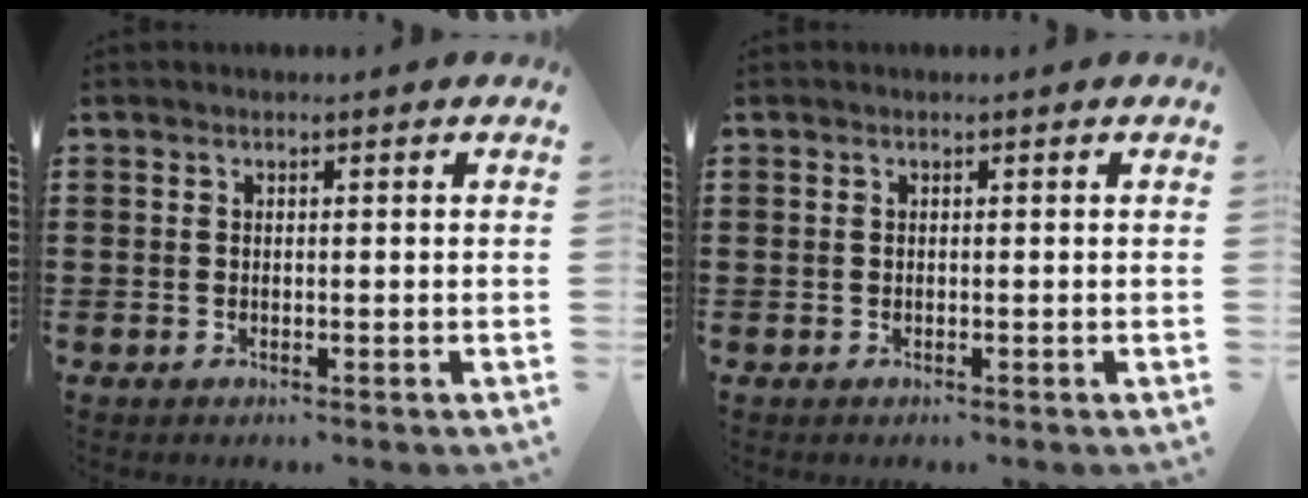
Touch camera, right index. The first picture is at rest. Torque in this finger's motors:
{"motor_torque": [1.75, 0.39, -0.01, -0.01]}